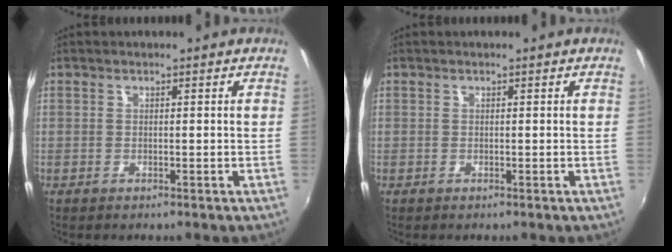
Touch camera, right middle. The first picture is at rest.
{"total": 0.0}